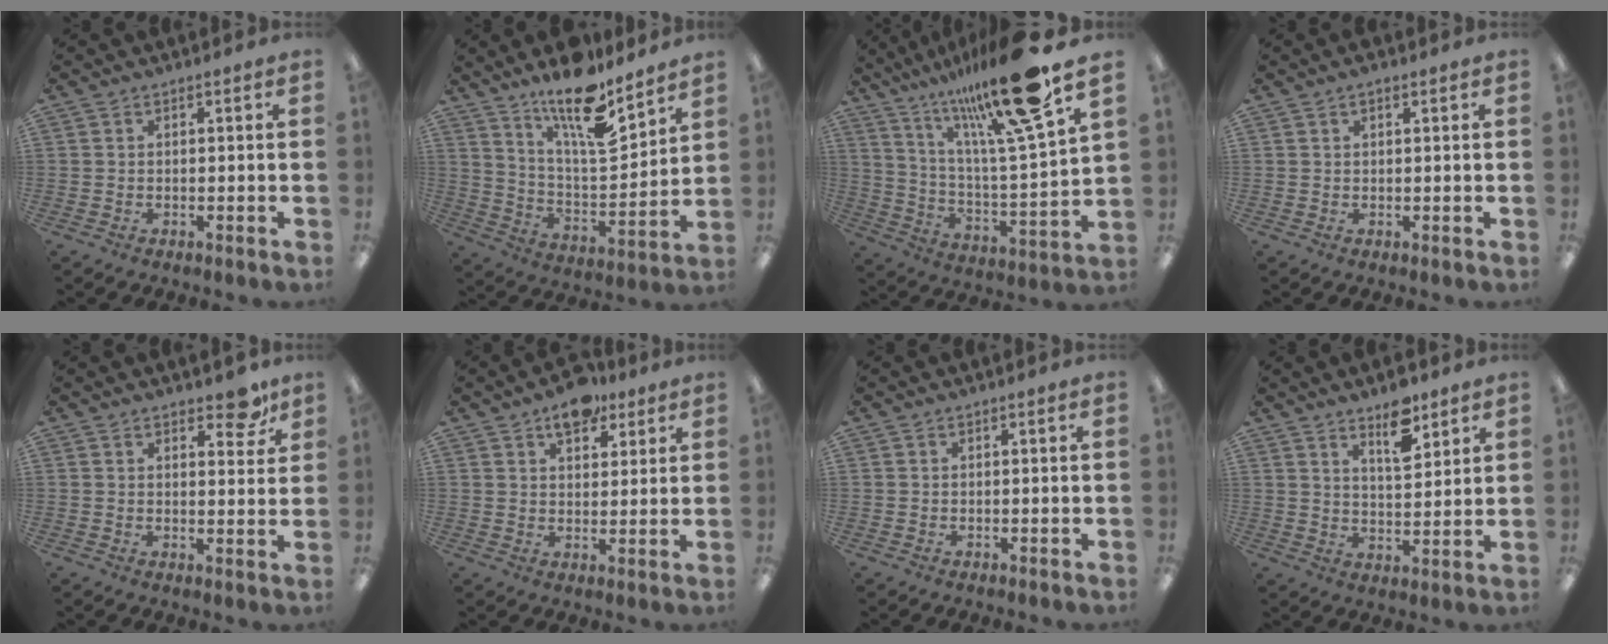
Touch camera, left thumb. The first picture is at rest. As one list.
[{"total": 16.4, "force": [12.5, 4.6, 9.6], "torque": [-0.163, -0.083, 0.210]}, {"total": 23.9, "force": [18.0, 3.1, 15.4], "torque": [-0.263, -0.104, 0.283]}, {"total": 1.2, "force": [0.7, 0.5, 0.8], "torque": [-0.017, 0.002, 0.013]}, {"total": 6.8, "force": [4.9, 3.0, 3.6], "torque": [-0.027, -0.028, 0.079]}, {"total": 8.0, "force": [5.7, 4.2, 3.6], "torque": [-0.031, -0.031, 0.096]}, {"total": 0.0}, {"total": 8.6, "force": [6.2, 3.5, 4.9], "torque": [-0.063, -0.038, 0.104]}]